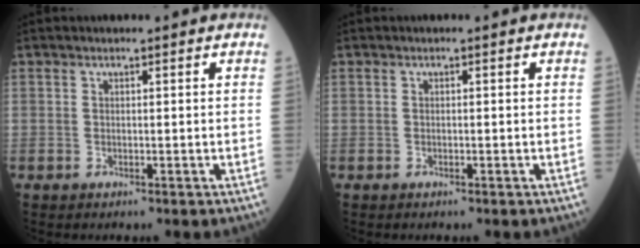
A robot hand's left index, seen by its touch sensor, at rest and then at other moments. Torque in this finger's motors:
{"motor_torque": [-0.08, 0.09, -0.02, 0.00]}